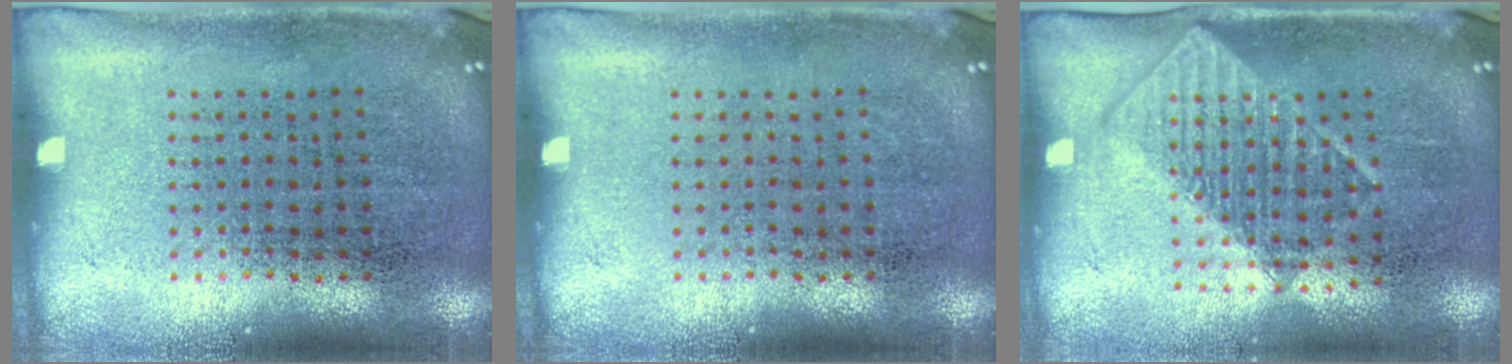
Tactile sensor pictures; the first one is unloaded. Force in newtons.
{"total": 0.0}
{"total": 1.4, "press": 1.3, "slide": 0.6}